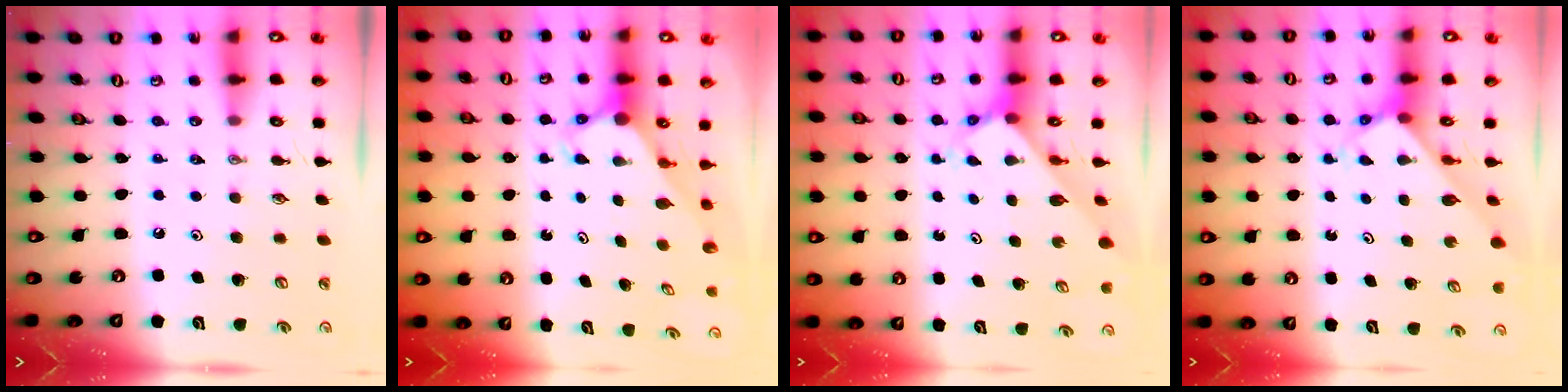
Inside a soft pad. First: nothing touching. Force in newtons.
{"total": 3.1, "press": 3.1, "slide": 0.2}
{"total": 2.7, "press": 2.7, "slide": 0.2}
{"total": 2.7, "press": 2.7, "slide": 0.1}